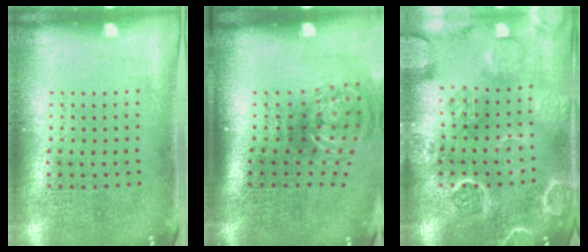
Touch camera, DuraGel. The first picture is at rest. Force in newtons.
{"total": 1.8, "press": 1.2, "slide": 1.3}
{"total": 3.3, "press": 3.1, "slide": 1.0}